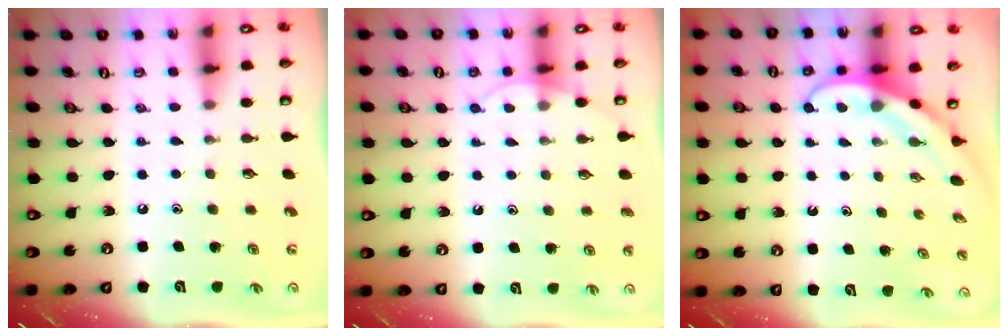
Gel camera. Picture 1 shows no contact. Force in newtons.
{"total": 3.9, "press": 3.9, "slide": 0.3}
{"total": 3.8, "press": 3.8, "slide": 0.3}